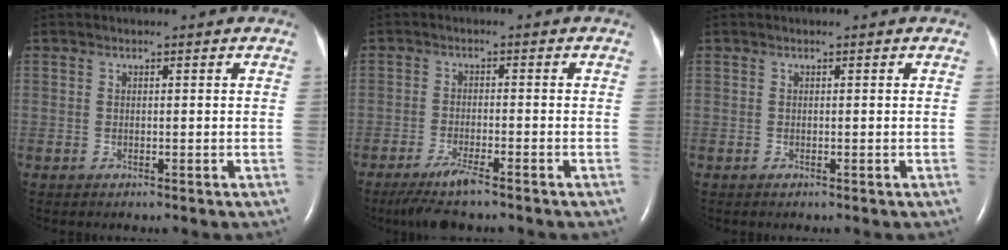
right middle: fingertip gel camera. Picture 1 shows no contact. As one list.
[{"total": 5.8, "force": [-4.4, 0.3, 3.7], "torque": [-0.077, -0.017, -0.079]}, {"total": 0.0}]